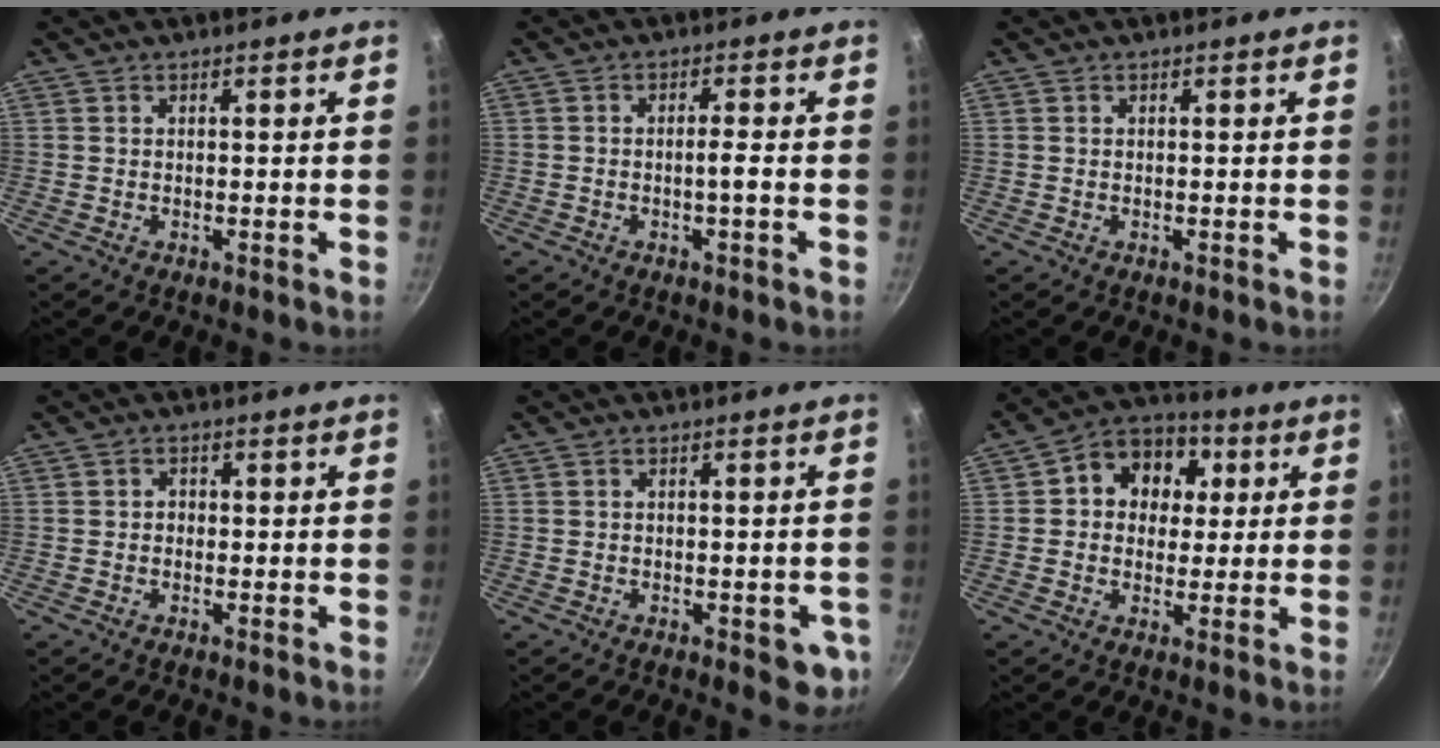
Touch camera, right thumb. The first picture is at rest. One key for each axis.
{"total": 2.3, "fx": -0.8, "fy": 0.1, "fz": 2.1, "tx": -0.040, "ty": 0.012, "tz": -0.014}
{"total": 0.0}
{"total": 1.2, "fx": -0.1, "fy": 1.0, "fz": 0.5, "tx": -0.006, "ty": 0.004, "tz": -0.003}
{"total": 5.9, "fx": -2.0, "fy": 2.8, "fz": 4.8, "tx": -0.037, "ty": 0.004, "tz": -0.023}
{"total": 11.8, "fx": 2.7, "fy": 9.7, "fz": 6.1, "tx": -0.055, "ty": 0.011, "tz": 0.022}